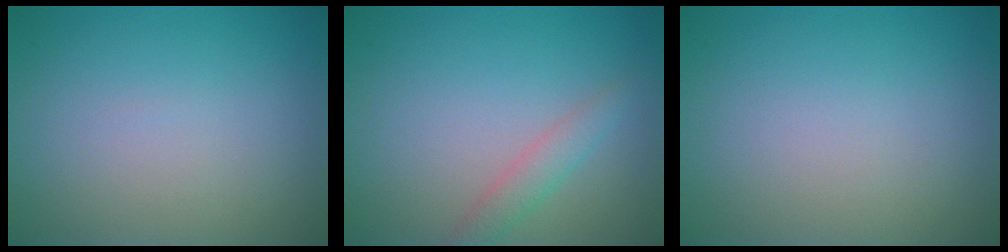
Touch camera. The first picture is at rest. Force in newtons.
{"total": 1.9, "press": 1.9, "slide": 0.0}
{"total": 0.0}